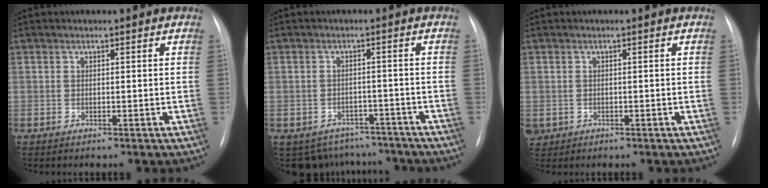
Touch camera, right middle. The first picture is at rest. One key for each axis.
{"total": 8.9, "fx": -7.7, "fy": 4.5, "fz": 0.2, "tx": 0.004, "ty": 0.022, "tz": -0.092}
{"total": 2.3, "fx": -0.7, "fy": 2.1, "fz": 0.7, "tx": -0.014, "ty": 0.002, "tz": -0.002}